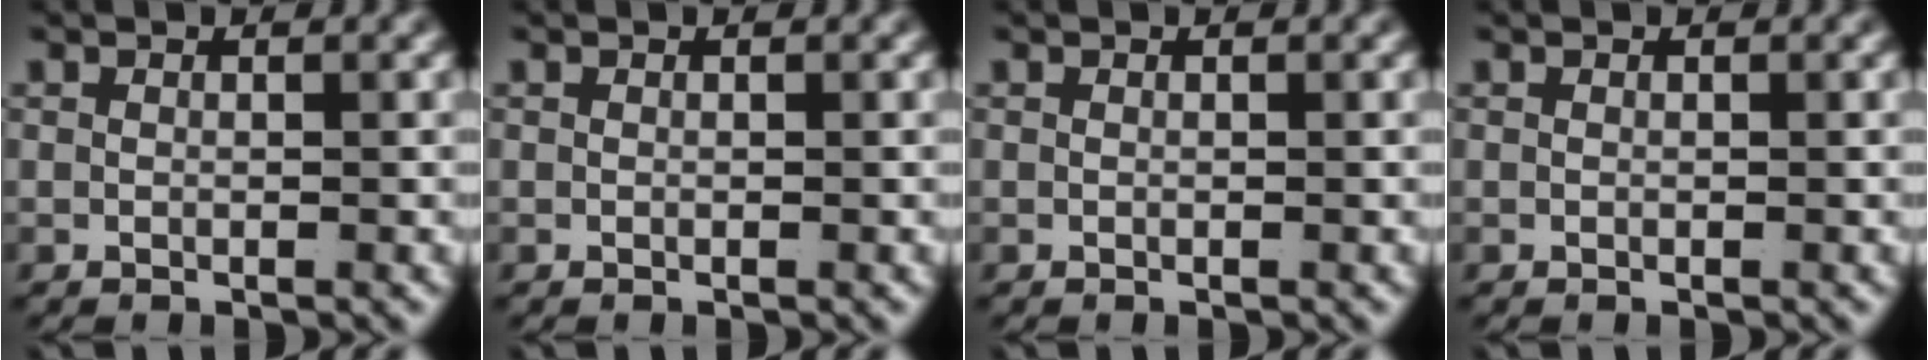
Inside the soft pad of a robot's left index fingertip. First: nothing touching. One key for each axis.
{"total": 0.0}
{"total": 0.0}
{"total": 0.0}